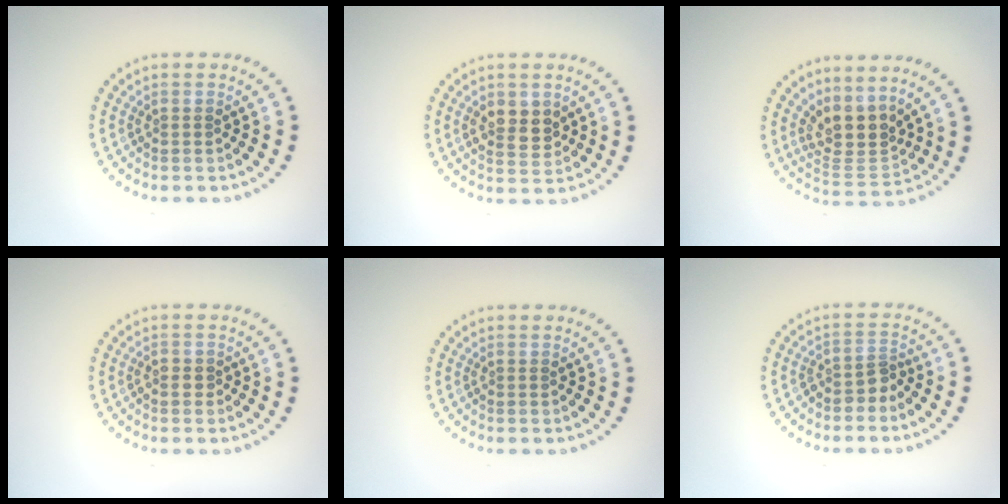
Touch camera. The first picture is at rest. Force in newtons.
{"total": 2.9, "press": 2.8, "slide": 0.5}
{"total": 3.9, "press": 3.0, "slide": 2.6}
{"total": 0.8, "press": 0.8, "slide": 0.3}
{"total": 0.0}
{"total": 2.0, "press": 1.4, "slide": 1.4}